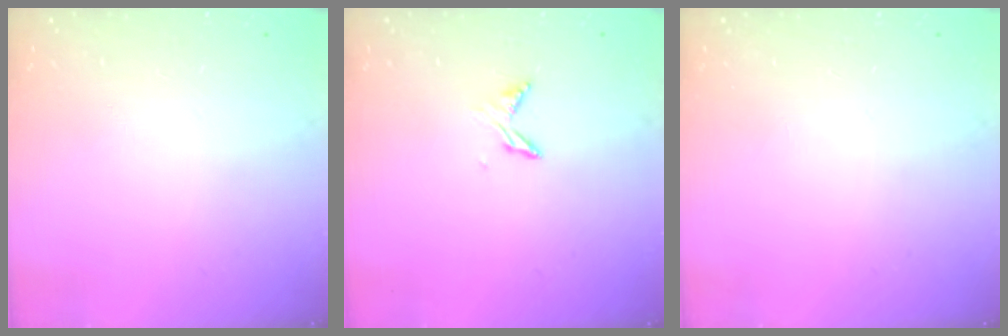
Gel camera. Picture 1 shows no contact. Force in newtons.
{"total": 4.7, "press": 4.6, "slide": 0.6}
{"total": 0.0}